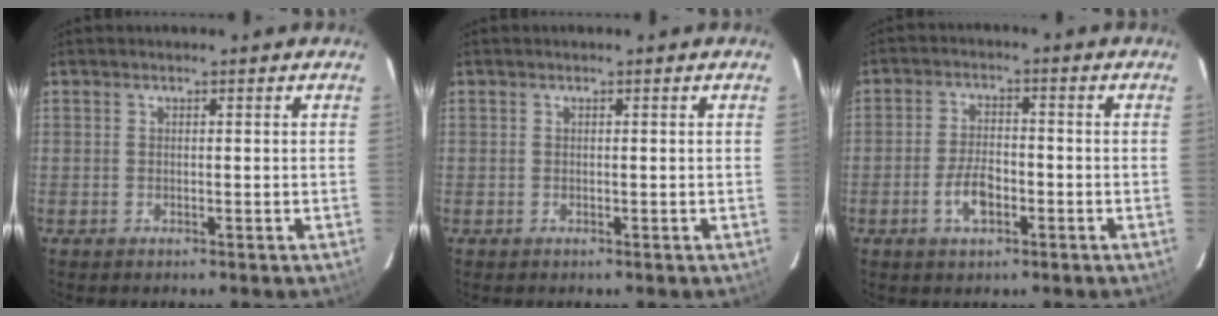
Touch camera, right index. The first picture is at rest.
{"total": 0.0}
{"total": 5.6, "force": [-2.3, 2.7, 4.3], "torque": [-0.089, 0.005, -0.039]}